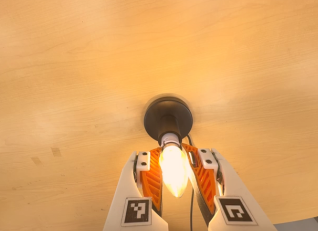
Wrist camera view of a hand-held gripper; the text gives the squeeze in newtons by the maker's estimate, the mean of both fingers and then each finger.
{"total": 17.8, "left": 20.0, "right": 15.6}